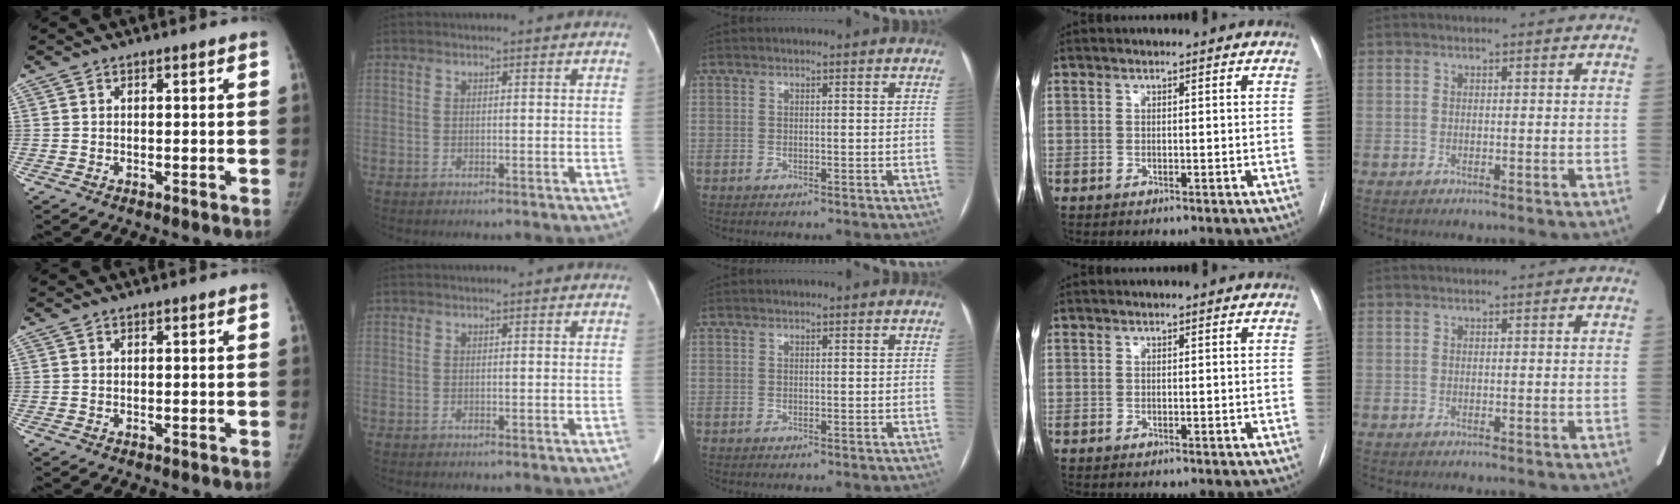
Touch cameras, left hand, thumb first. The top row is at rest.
{}